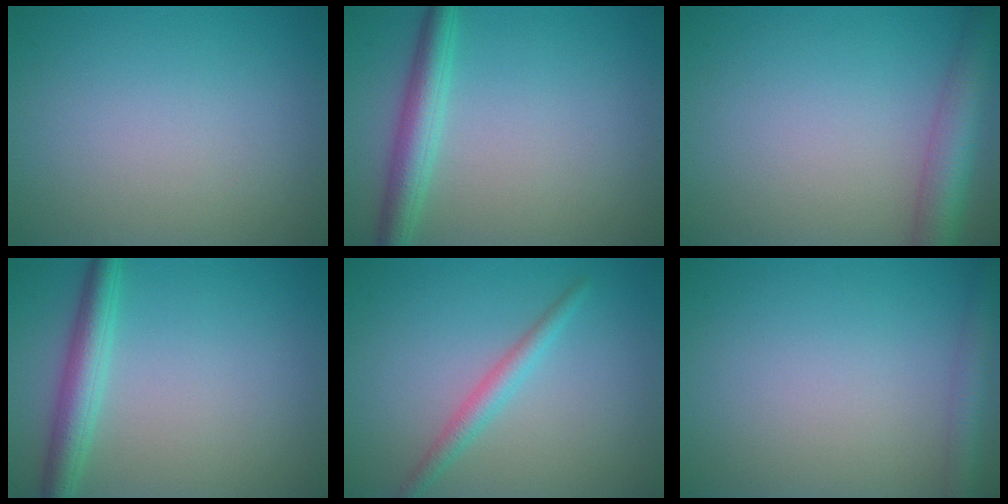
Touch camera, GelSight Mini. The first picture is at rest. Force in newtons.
{"total": 3.6, "press": 3.6, "slide": 0.1}
{"total": 4.9, "press": 4.9, "slide": 0.3}
{"total": 3.6, "press": 3.6, "slide": 0.1}
{"total": 2.1, "press": 2.1, "slide": 0.1}
{"total": 2.5, "press": 2.5, "slide": 0.1}